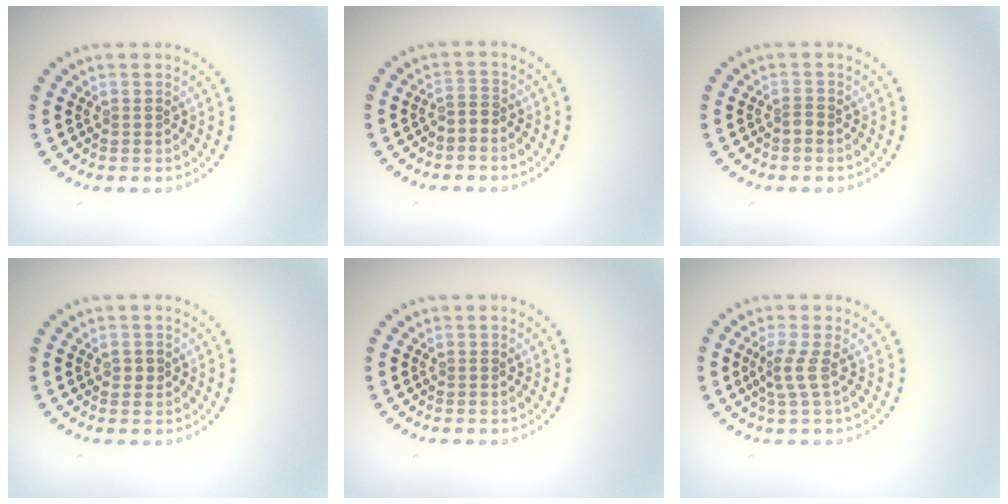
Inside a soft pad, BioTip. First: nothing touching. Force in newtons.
{"total": 0.9, "press": 0.6, "slide": 0.6}
{"total": 0.9, "press": 0.6, "slide": 0.7}
{"total": 1.0, "press": 1.0, "slide": 0.2}
{"total": 0.0}
{"total": 2.0, "press": 1.3, "slide": 1.5}